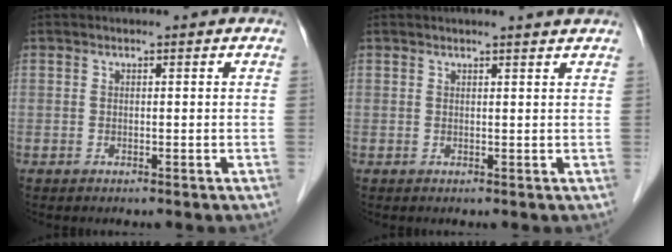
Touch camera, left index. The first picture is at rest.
{"total": 2.5, "force": [2.3, -0.5, 0.8], "torque": [-0.016, 0.000, 0.024]}